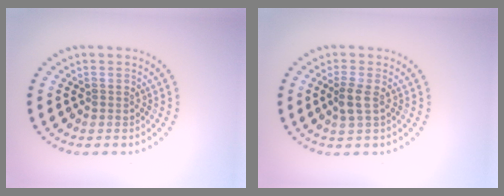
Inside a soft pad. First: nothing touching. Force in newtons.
{"total": 1.6, "press": 1.4, "slide": 0.7}